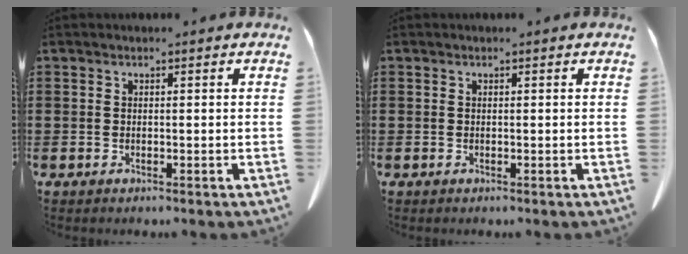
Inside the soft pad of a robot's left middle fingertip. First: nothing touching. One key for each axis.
{"total": 0.0}